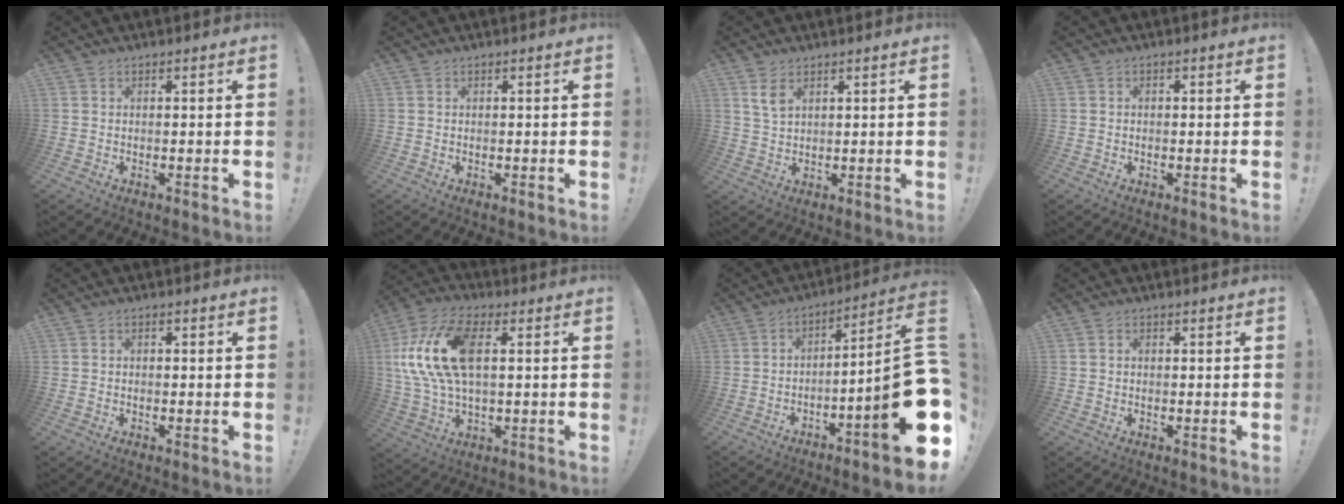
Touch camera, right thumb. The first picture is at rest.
{"total": 0.0}
{"total": 4.6, "force": [2.6, 2.6, 2.8], "torque": [-0.036, -0.014, 0.045]}
{"total": 0.8, "force": [-0.4, 0.5, 0.4], "torque": [-0.006, 0.003, -0.008]}
{"total": 1.1, "force": [-0.6, 0.7, 0.6], "torque": [-0.008, 0.004, -0.011]}
{"total": 18.5, "force": [3.7, 9.9, 15.2], "torque": [-0.308, 0.003, 0.064]}
{"total": 19.3, "force": [-5.5, 1.6, 18.4], "torque": [-0.270, 0.017, -0.093]}
{"total": 0.8, "force": [-0.1, 0.7, 0.4], "torque": [-0.008, 0.003, -0.001]}